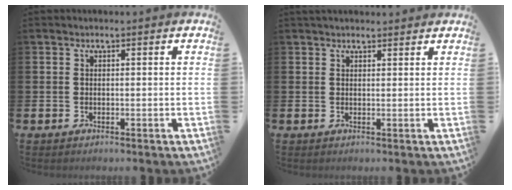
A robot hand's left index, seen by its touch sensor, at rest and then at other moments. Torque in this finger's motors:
{"motor_torque": [0.22, -0.46, 0.65, 0.14]}